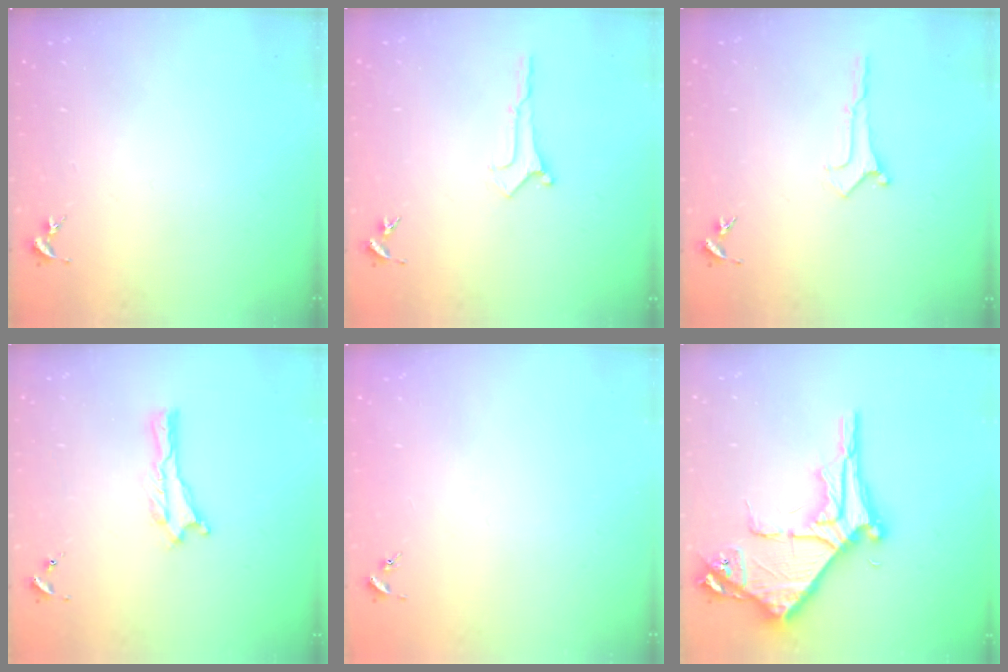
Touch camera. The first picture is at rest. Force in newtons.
{"total": 0.0}
{"total": 0.0}
{"total": 0.0}
{"total": 0.0}
{"total": 8.7, "press": 8.7, "slide": 1.0}